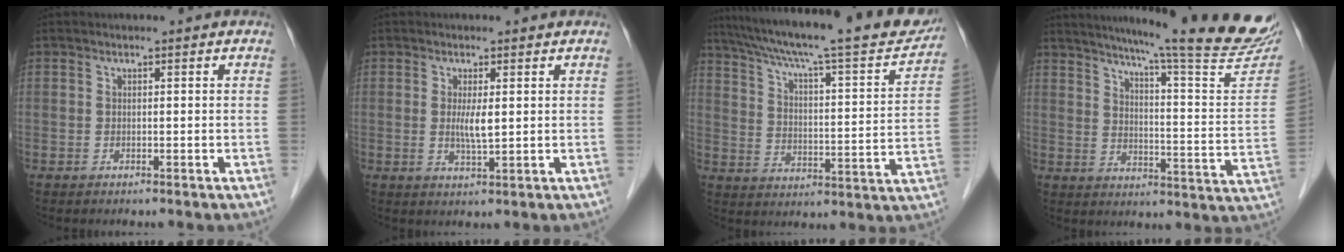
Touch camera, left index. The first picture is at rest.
{"total": 2.9, "force": [0.4, 0.4, 2.9], "torque": [-0.059, -0.005, 0.010]}
{"total": 25.9, "force": [22.5, 2.4, 12.7], "torque": [-0.206, -0.016, 0.305]}
{"total": 25.5, "force": [22.1, 0.2, 12.8], "torque": [-0.186, -0.075, 0.273]}